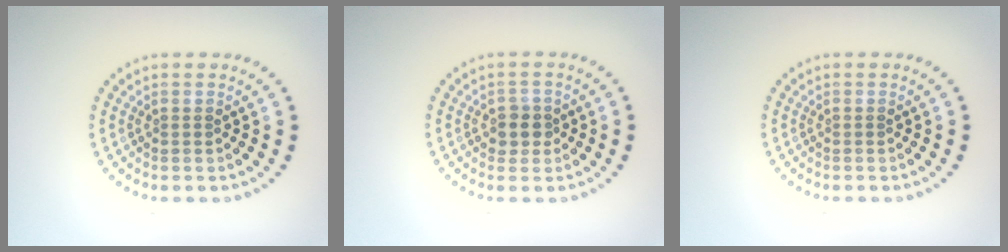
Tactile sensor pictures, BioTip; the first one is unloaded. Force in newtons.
{"total": 1.8, "press": 1.7, "slide": 0.8}
{"total": 0.0}